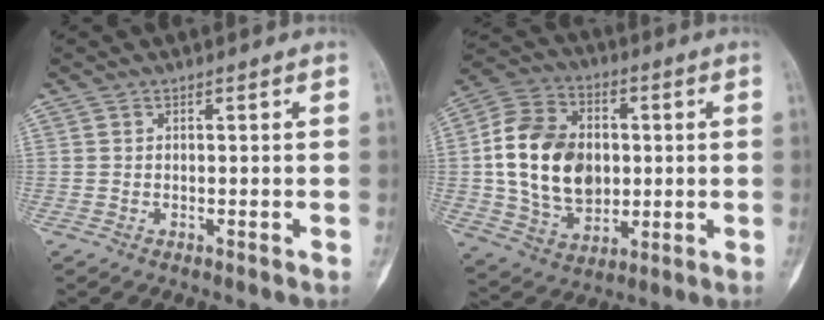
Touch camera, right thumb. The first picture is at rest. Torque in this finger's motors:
{"motor_torque": [-0.44, 1.64, 1.56, 0.19, 0.20]}